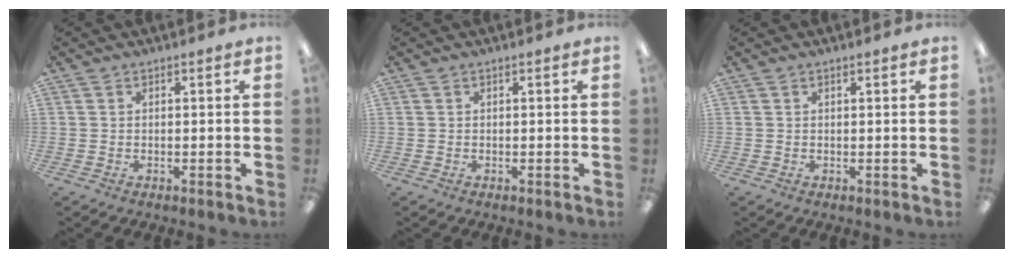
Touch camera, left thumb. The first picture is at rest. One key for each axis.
{"total": 0.0}
{"total": 0.6, "fx": 0.4, "fy": 0.0, "fz": 0.4, "tx": -0.008, "ty": 0.001, "tz": 0.007}